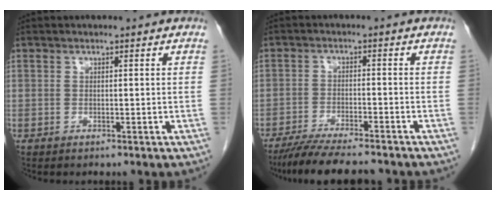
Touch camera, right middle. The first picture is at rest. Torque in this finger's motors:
{"motor_torque": [1.16, -0.98, 0.40, 0.08]}